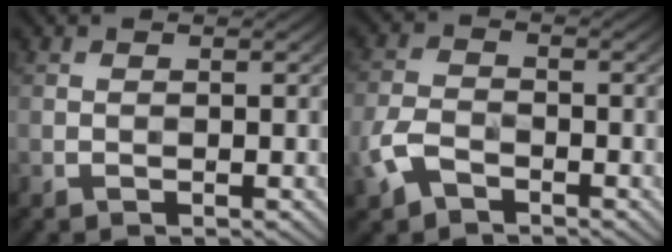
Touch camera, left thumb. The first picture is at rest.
{"total": 4.6, "force": [-2.6, 2.8, 2.7], "torque": [-0.066, -0.004, -0.063]}